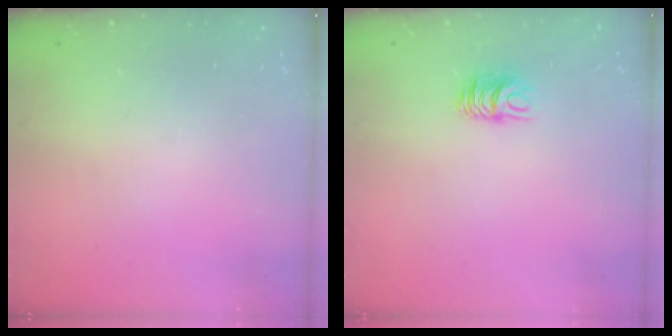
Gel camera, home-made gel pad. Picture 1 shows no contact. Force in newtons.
{"total": 7.0, "press": 7.0, "slide": 0.5}